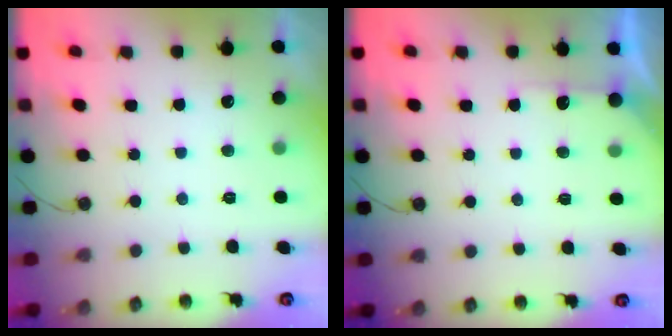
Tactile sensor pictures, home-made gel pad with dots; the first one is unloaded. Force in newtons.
{"total": 5.5, "press": 5.5, "slide": 0.4}